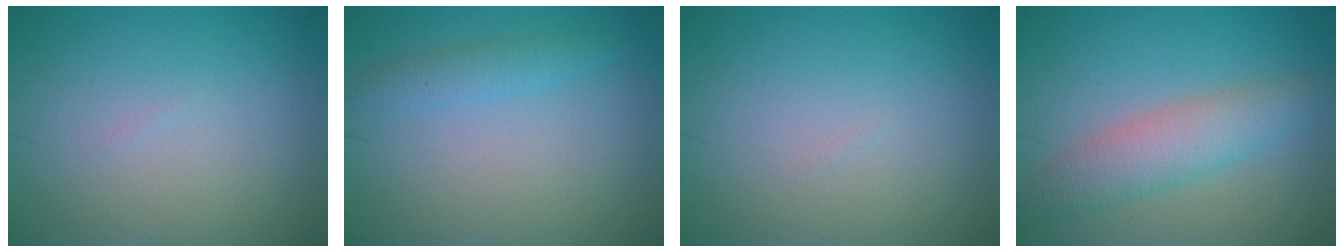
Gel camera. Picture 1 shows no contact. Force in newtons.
{"total": 1.7, "press": 1.7, "slide": 0.0}
{"total": 0.0}
{"total": 4.3, "press": 4.3, "slide": 0.2}